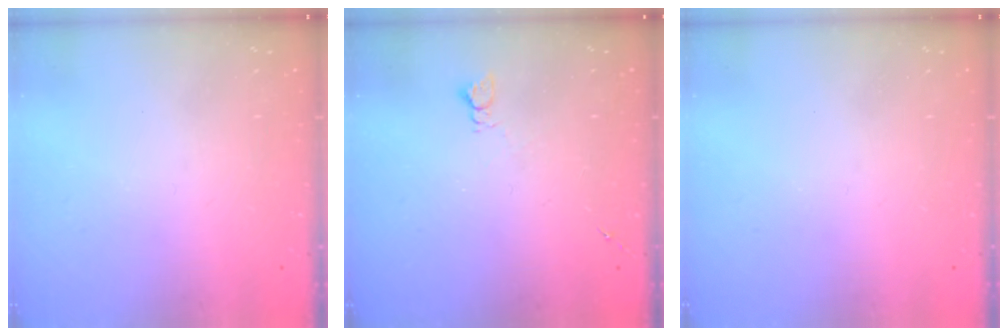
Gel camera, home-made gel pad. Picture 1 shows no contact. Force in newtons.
{"total": 2.6, "press": 2.5, "slide": 0.4}
{"total": 0.0}